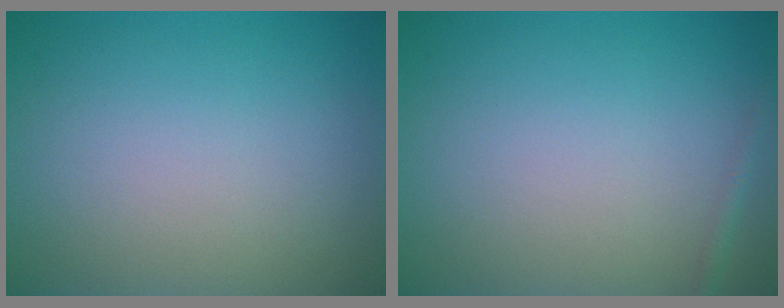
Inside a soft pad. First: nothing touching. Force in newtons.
{"total": 0.7, "press": 0.7, "slide": 0.0}